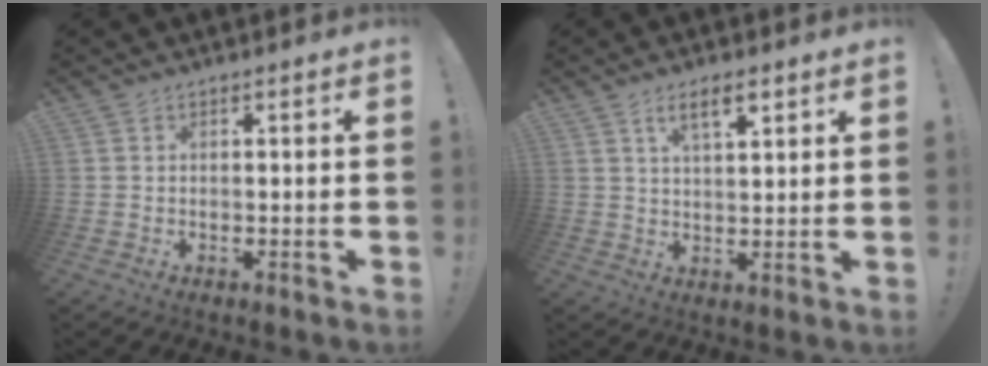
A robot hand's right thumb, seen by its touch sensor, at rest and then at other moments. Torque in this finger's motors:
{"motor_torque": [0.18, 1.70, 0.53, 0.23, 0.00]}